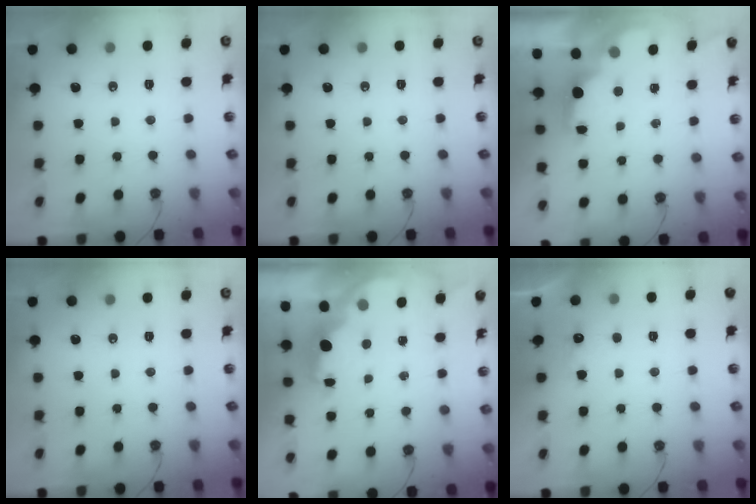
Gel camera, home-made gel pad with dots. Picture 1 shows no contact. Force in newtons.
{"total": 0.0}
{"total": 2.0, "press": 1.9, "slide": 0.8}
{"total": 0.0}
{"total": 2.2, "press": 2.1, "slide": 0.7}
{"total": 5.8, "press": 5.7, "slide": 1.2}